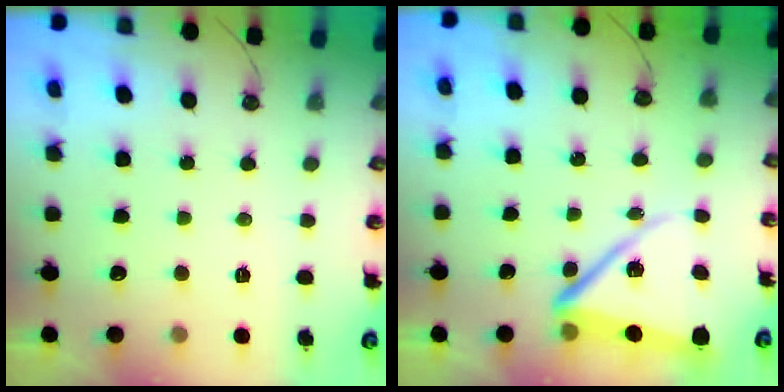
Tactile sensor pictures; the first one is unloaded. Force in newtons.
{"total": 13.9, "press": 13.8, "slide": 1.6}